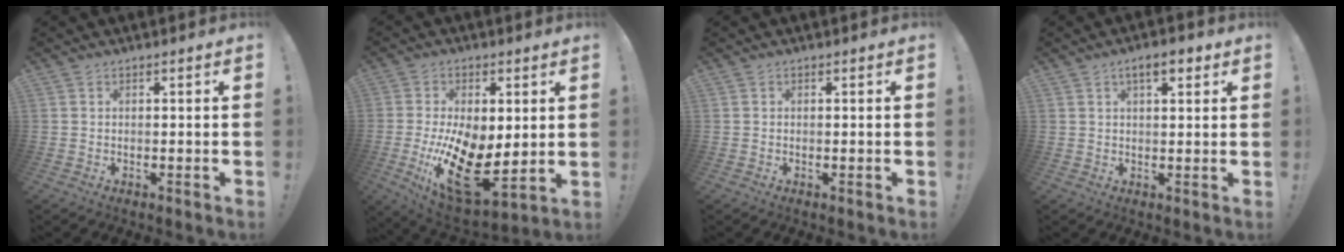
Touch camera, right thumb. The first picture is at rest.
{"total": 17.9, "force": [-2.7, 9.8, 14.7], "torque": [-0.240, -0.009, -0.028]}
{"total": 0.0}
{"total": 5.1, "force": [2.6, 1.8, 4.0], "torque": [-0.058, -0.005, 0.040]}